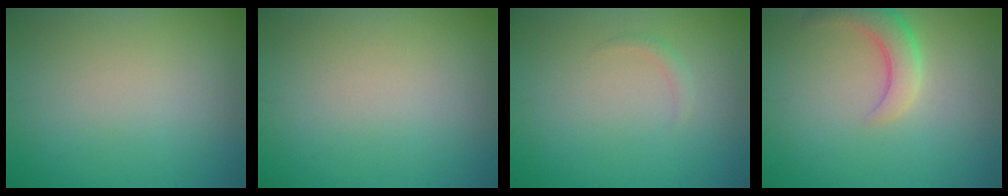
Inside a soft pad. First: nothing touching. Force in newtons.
{"total": 0.0}
{"total": 0.9, "press": 0.9, "slide": 0.1}
{"total": 3.5, "press": 3.5, "slide": 0.4}